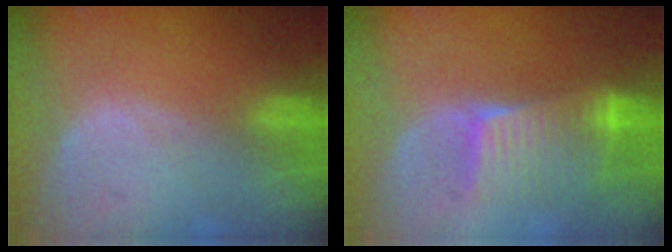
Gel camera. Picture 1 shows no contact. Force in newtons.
{"total": 6.8, "press": 6.8, "slide": 0.3}